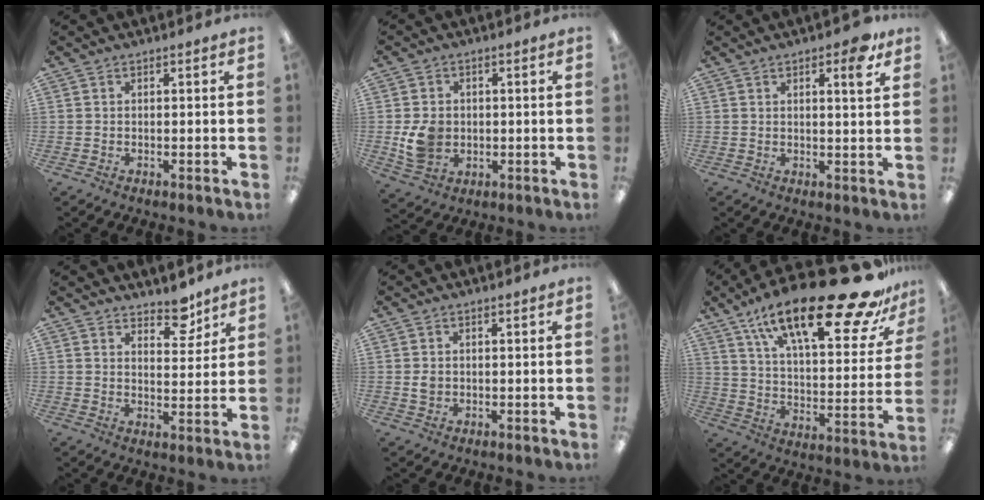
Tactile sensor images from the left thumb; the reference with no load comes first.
{"total": 7.0, "force": [-0.5, 6.0, 3.6], "torque": [-0.057, 0.005, -0.007]}
{"total": 4.4, "force": [2.7, 1.1, 3.4], "torque": [-0.042, -0.009, 0.038]}
{"total": 6.9, "force": [5.8, 2.9, 2.4], "torque": [-0.016, -0.042, 0.099]}
{"total": 1.9, "force": [0.2, 1.6, 1.0], "torque": [-0.012, 0.001, 0.002]}
{"total": 29.0, "force": [19.3, 8.6, 19.9], "torque": [-0.301, -0.117, 0.311]}